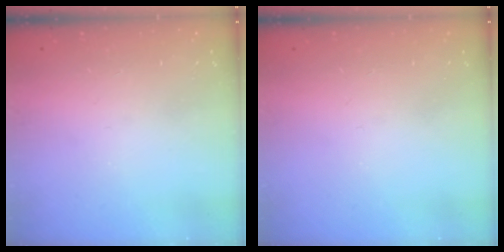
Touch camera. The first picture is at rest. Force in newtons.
{"total": 0.0}